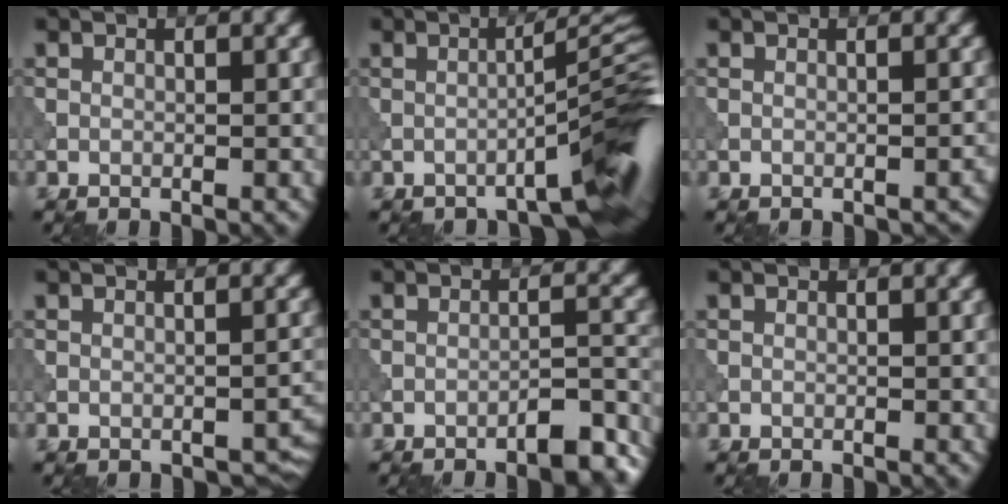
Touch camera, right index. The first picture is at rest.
{"total": 7.0, "force": [-3.7, 0.9, 5.9], "torque": [-0.063, 0.022, -0.060]}
{"total": 0.7, "force": [-0.6, 0.2, 0.3], "torque": [-0.006, -0.003, -0.007]}
{"total": 1.6, "force": [-1.1, 0.8, 0.8], "torque": [-0.006, -0.004, -0.010]}
{"total": 4.1, "force": [-3.3, 0.8, 2.4], "torque": [-0.030, 0.012, -0.046]}
{"total": 0.0}